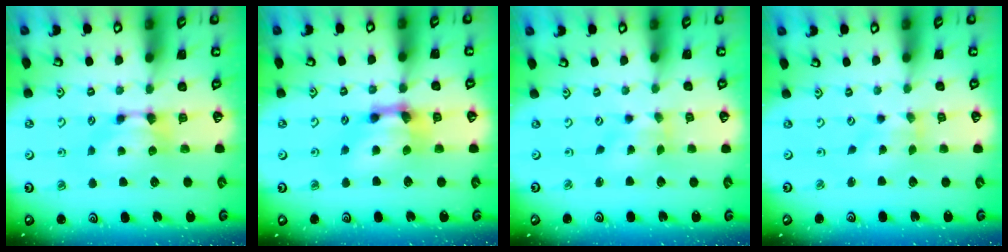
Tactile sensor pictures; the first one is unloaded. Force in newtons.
{"total": 4.3, "press": 3.3, "slide": 2.7}
{"total": 1.7, "press": 1.3, "slide": 1.1}
{"total": 1.7, "press": 1.3, "slide": 1.1}